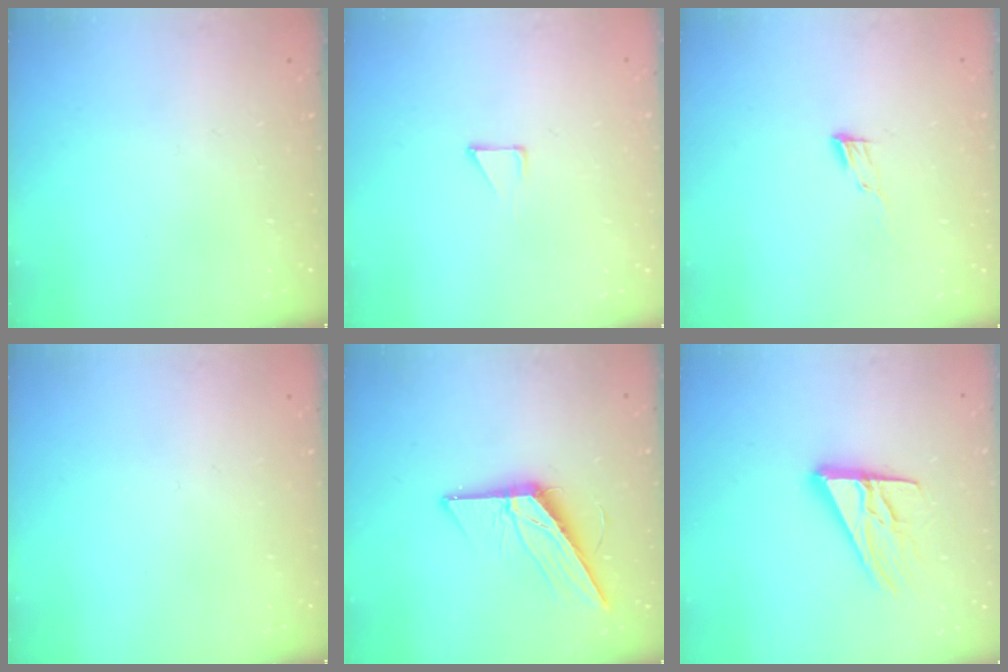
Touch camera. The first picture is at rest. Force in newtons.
{"total": 4.8, "press": 4.8, "slide": 0.2}
{"total": 4.6, "press": 4.6, "slide": 0.4}
{"total": 0.0}
{"total": 13.9, "press": 13.9, "slide": 0.5}
{"total": 14.9, "press": 14.6, "slide": 2.9}